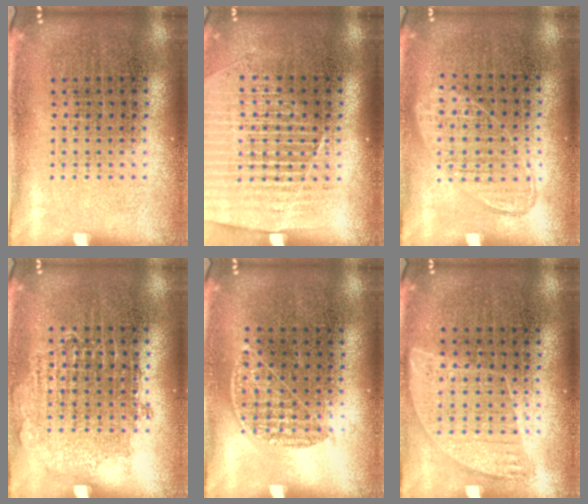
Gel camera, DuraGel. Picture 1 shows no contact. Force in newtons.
{"total": 1.5, "press": 1.4, "slide": 0.5}
{"total": 0.9, "press": 0.8, "slide": 0.3}
{"total": 0.8, "press": 0.7, "slide": 0.3}
{"total": 0.8, "press": 0.7, "slide": 0.5}
{"total": 0.9, "press": 0.7, "slide": 0.5}